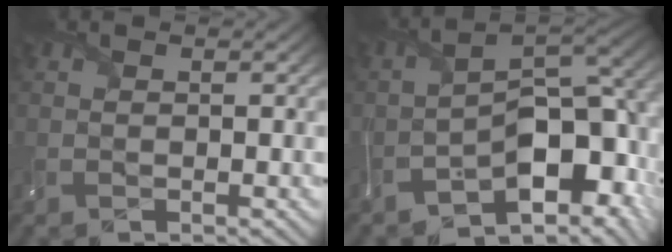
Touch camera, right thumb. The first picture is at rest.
{"total": 11.9, "force": [-4.7, 5.9, 9.1], "torque": [-0.127, -0.008, -0.080]}